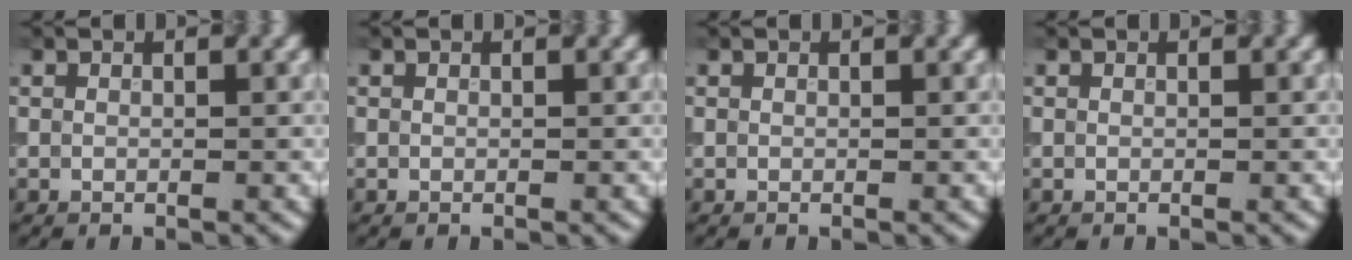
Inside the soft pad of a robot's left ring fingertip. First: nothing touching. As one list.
[{"total": 0.0}, {"total": 0.0}, {"total": 0.0}]